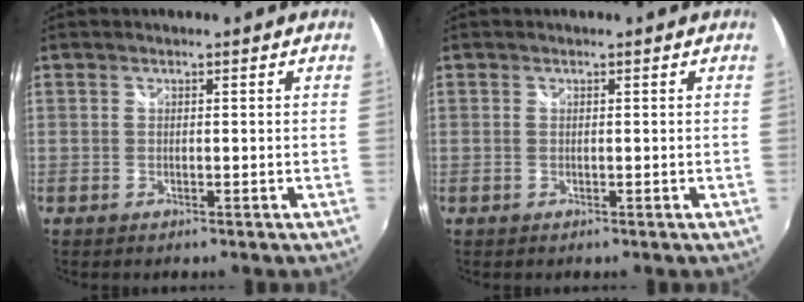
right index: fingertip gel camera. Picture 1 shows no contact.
{"total": 0.0}